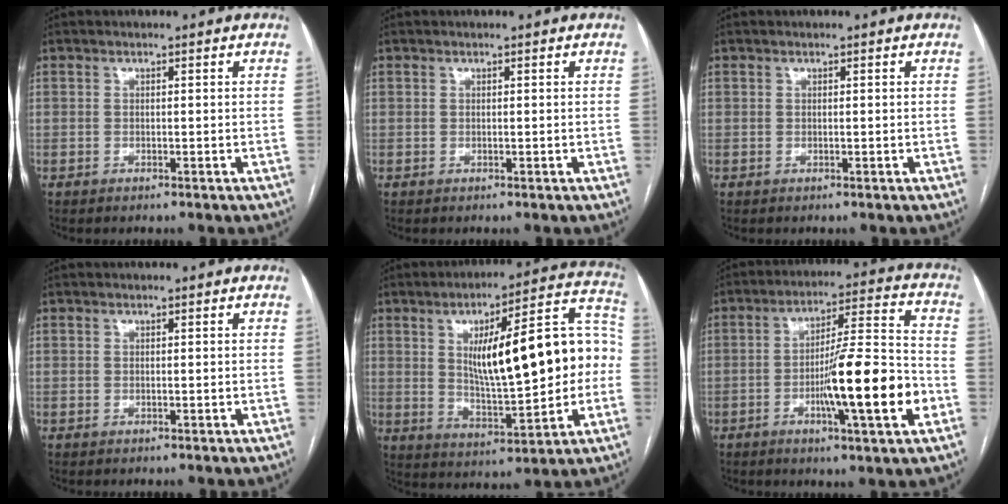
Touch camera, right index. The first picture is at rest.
{"total": 0.0}
{"total": 0.0}
{"total": 0.0}
{"total": 20.6, "force": [1.5, 5.0, 19.9], "torque": [-0.292, 0.037, 0.032]}
{"total": 15.7, "force": [-4.6, 0.8, 15.0], "torque": [-0.242, -0.003, -0.073]}